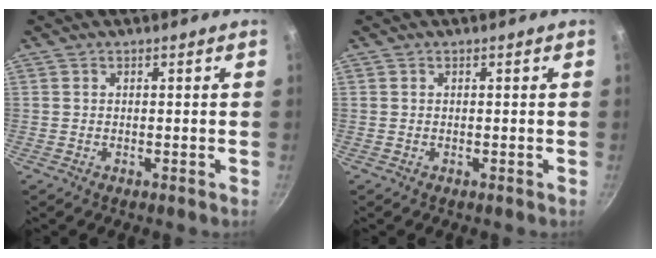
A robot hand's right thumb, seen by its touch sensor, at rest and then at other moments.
{"total": 0.0}